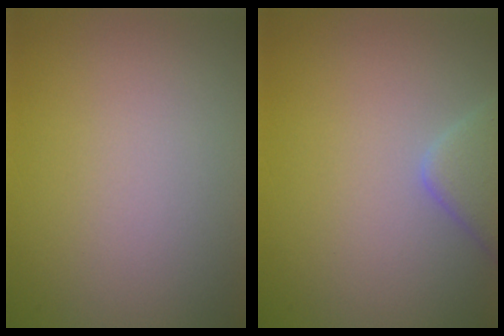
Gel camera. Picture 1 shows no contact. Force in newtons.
{"total": 2.8, "press": 2.8, "slide": 0.3}